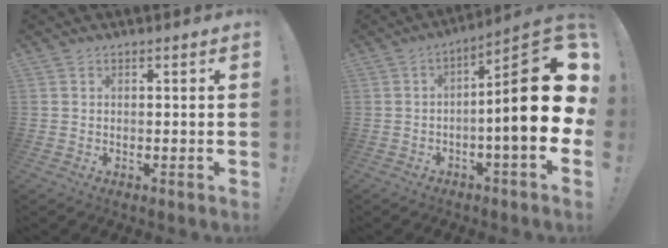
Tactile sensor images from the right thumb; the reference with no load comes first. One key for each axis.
{"total": 21.4, "fx": 0.1, "fy": 3.9, "fz": 21.0, "tx": -0.316, "ty": -0.003, "tz": -0.001}